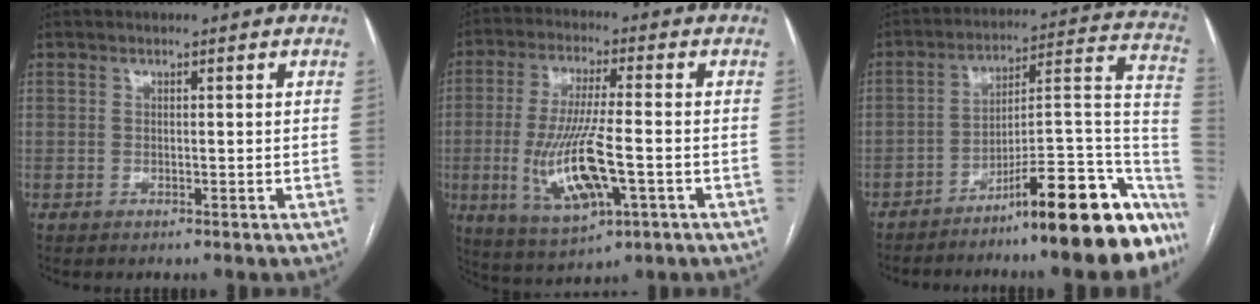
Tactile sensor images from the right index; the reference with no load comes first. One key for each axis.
{"total": 12.8, "fx": -3.0, "fy": 2.6, "fz": 12.1, "tx": -0.240, "ty": -0.015, "tz": -0.045}
{"total": 19.9, "fx": -14.2, "fy": 3.1, "fz": 13.7, "tx": -0.104, "ty": 0.059, "tz": -0.210}